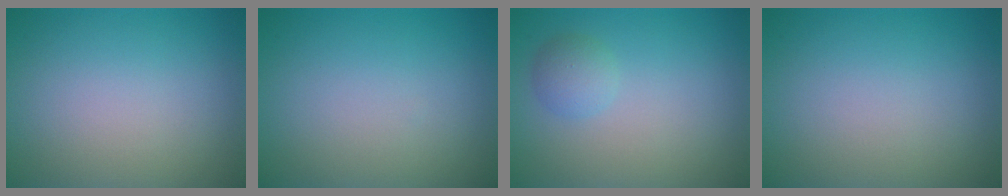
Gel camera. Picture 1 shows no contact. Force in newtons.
{"total": 0.0}
{"total": 1.7, "press": 1.7, "slide": 0.1}
{"total": 0.0}